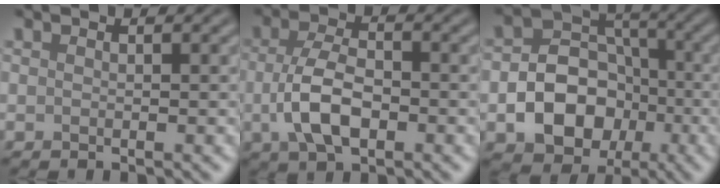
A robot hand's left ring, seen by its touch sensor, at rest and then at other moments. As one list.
[{"total": 5.3, "force": [-1.3, 2.8, 4.4], "torque": [-0.092, -0.001, -0.027]}, {"total": 8.2, "force": [-2.4, 6.3, 4.6], "torque": [-0.059, -0.001, -0.053]}]